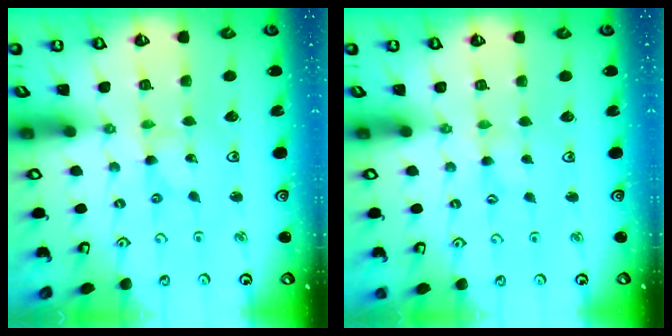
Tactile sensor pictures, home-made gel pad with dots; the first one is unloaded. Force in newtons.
{"total": 0.0}